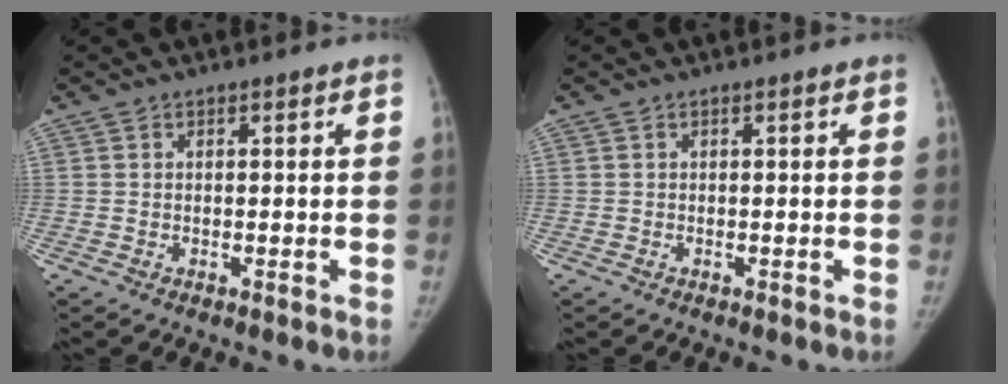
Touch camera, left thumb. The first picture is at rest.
{"total": 0.0}